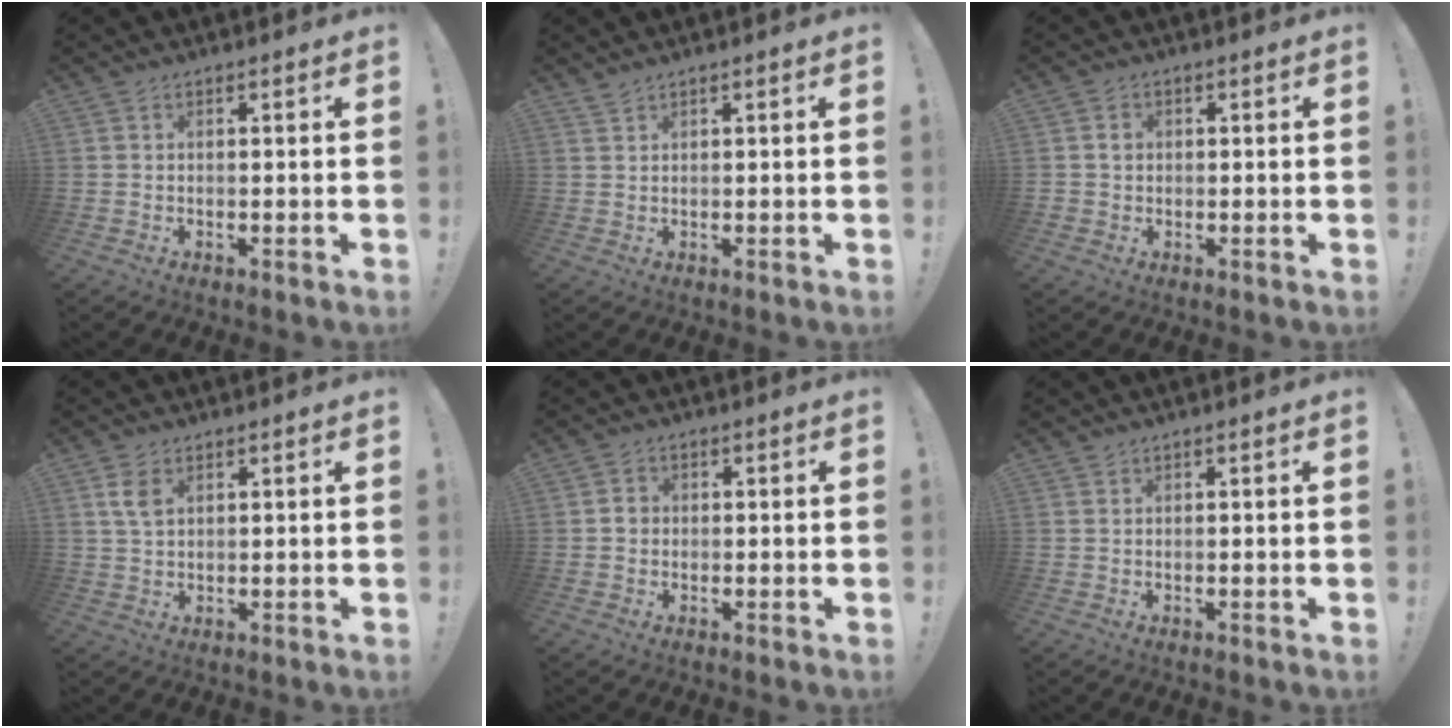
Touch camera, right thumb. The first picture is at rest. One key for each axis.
{"total": 1.4, "fx": 1.2, "fy": 0.2, "fz": 0.6, "tx": -0.020, "ty": 0.000, "tz": 0.025}
{"total": 2.2, "fx": 0.1, "fy": 2.0, "fz": 0.9, "tx": -0.002, "ty": 0.001, "tz": -0.002}
{"total": 5.8, "fx": 2.4, "fy": 3.5, "fz": 3.9, "tx": -0.077, "ty": -0.003, "tz": 0.044}
{"total": 2.1, "fx": -0.3, "fy": 1.9, "fz": 0.9, "tx": -0.010, "ty": 0.004, "tz": -0.007}
{"total": 0.6, "fx": 0.6, "fy": 0.2, "fz": 0.1, "tx": 0.000, "ty": -0.001, "tz": 0.011}